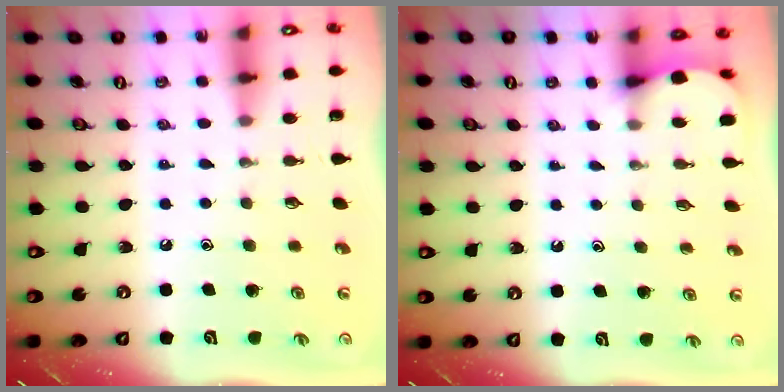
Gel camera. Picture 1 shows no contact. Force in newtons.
{"total": 2.2, "press": 2.2, "slide": 0.2}